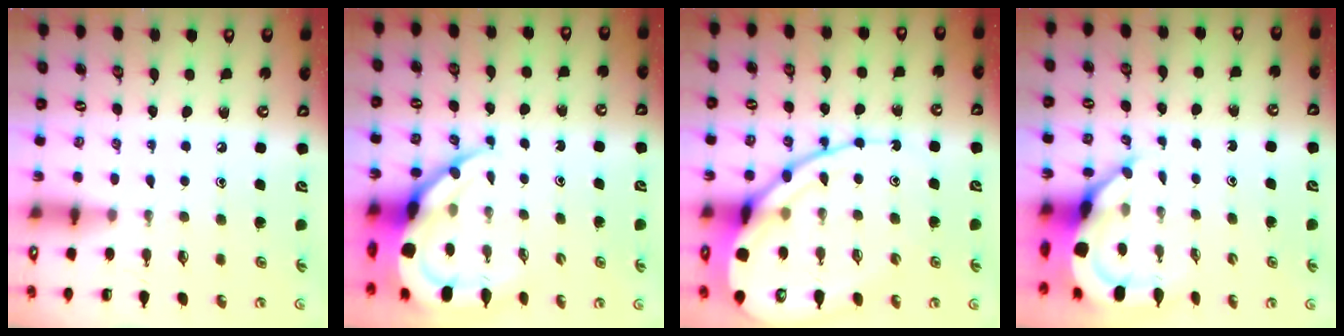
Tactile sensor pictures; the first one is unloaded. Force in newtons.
{"total": 11.4, "press": 11.3, "slide": 1.2}
{"total": 14.2, "press": 14.1, "slide": 1.0}
{"total": 6.5, "press": 6.5, "slide": 0.6}